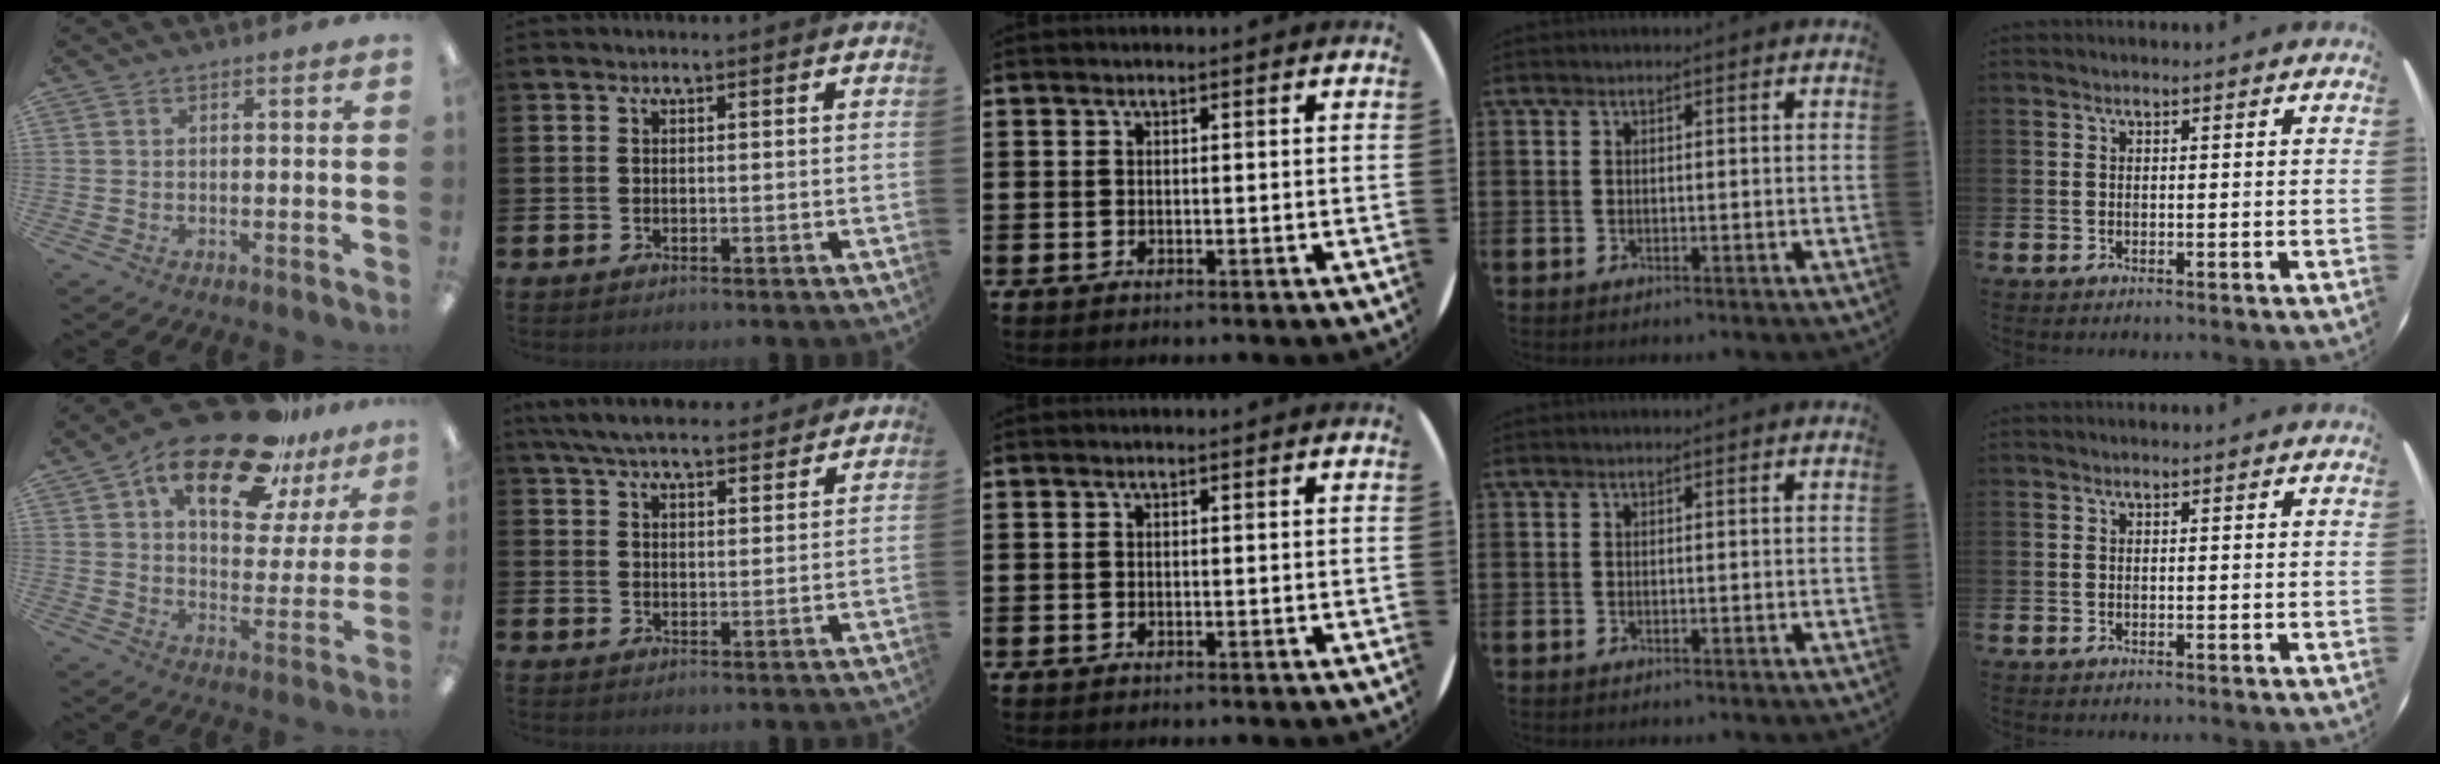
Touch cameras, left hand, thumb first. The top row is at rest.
{"thumb": {"total": 20.3, "force": [14.1, 8.1, 12.1], "torque": [-0.200, -0.080, 0.239]}, "index": {"total": 6.4, "force": [6.0, 1.4, 1.9], "torque": [-0.052, -0.022, 0.109]}}